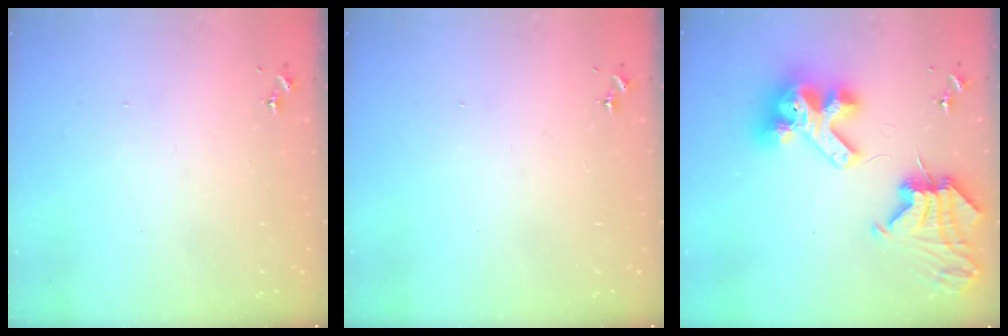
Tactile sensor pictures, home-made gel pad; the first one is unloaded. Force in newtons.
{"total": 0.0}
{"total": 15.8, "press": 15.6, "slide": 2.1}